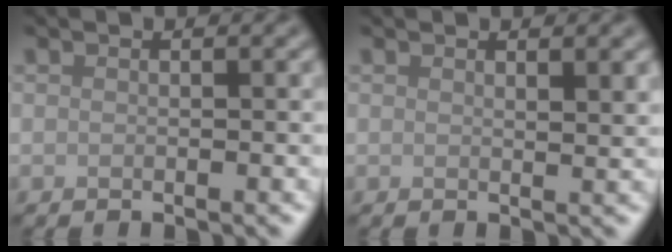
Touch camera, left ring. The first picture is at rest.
{"total": 1.1, "force": [0.8, 0.2, 0.7], "torque": [-0.007, -0.002, 0.013]}